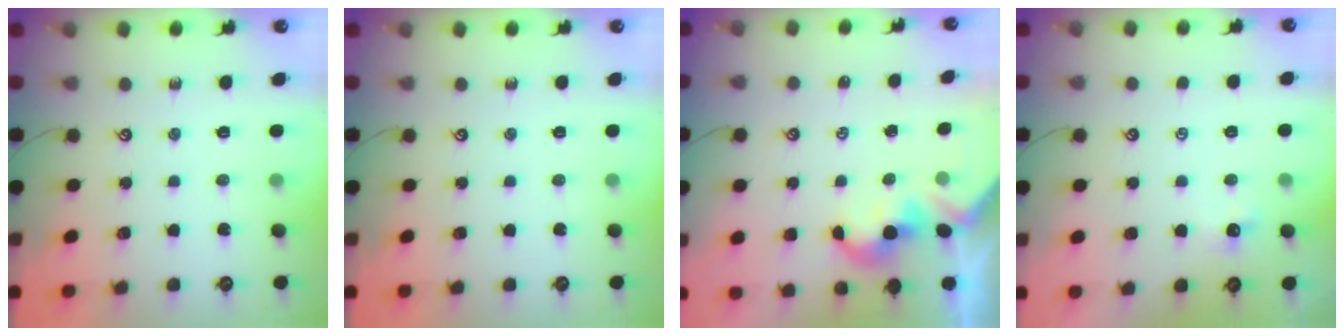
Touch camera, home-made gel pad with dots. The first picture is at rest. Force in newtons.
{"total": 0.0}
{"total": 1.9, "press": 1.9, "slide": 0.2}
{"total": 1.0, "press": 0.9, "slide": 0.4}